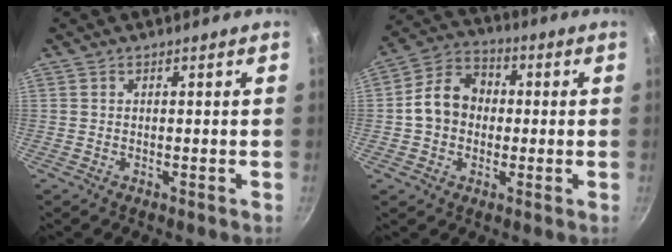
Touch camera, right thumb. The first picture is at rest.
{"total": 10.5, "force": [-0.2, 8.6, 6.1], "torque": [-0.075, 0.026, -0.021]}